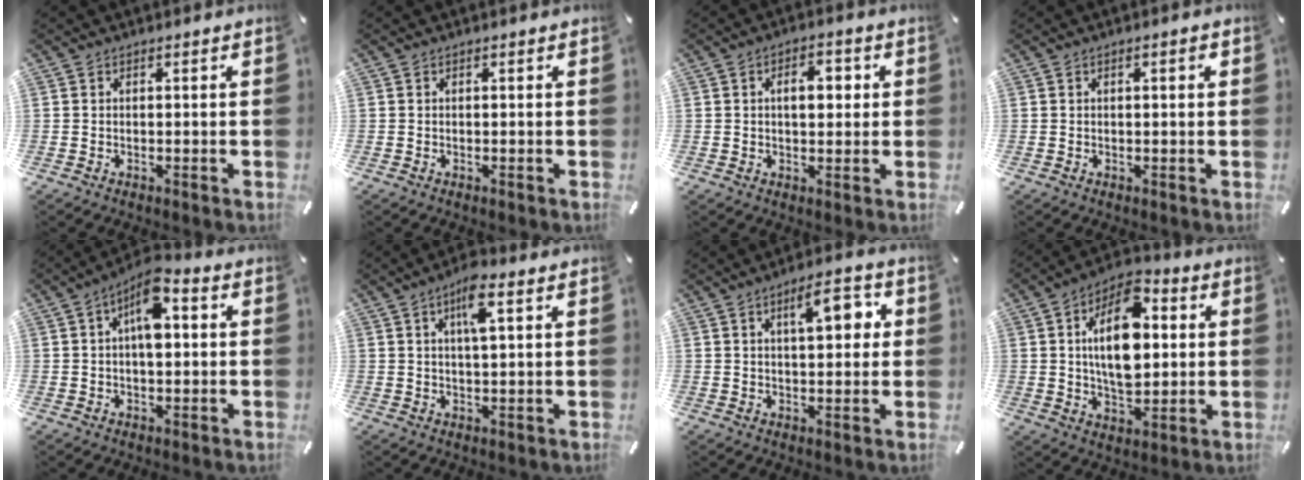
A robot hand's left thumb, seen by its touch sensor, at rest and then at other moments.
{"total": 0.0}
{"total": 5.9, "force": [1.0, 3.5, 4.6], "torque": [-0.062, 0.001, 0.006]}
{"total": 1.1, "force": [0.2, 0.3, 1.1], "torque": [-0.020, 0.004, 0.003]}
{"total": 8.3, "force": [1.7, 4.0, 7.1], "torque": [-0.108, 0.005, 0.026]}
{"total": 6.8, "force": [2.9, 1.6, 5.9], "torque": [-0.106, 0.002, 0.044]}
{"total": 8.5, "force": [2.9, 3.6, 7.1], "torque": [-0.103, -0.003, 0.040]}
{"total": 16.0, "force": [2.7, 9.6, 12.5], "torque": [-0.228, -0.001, 0.040]}